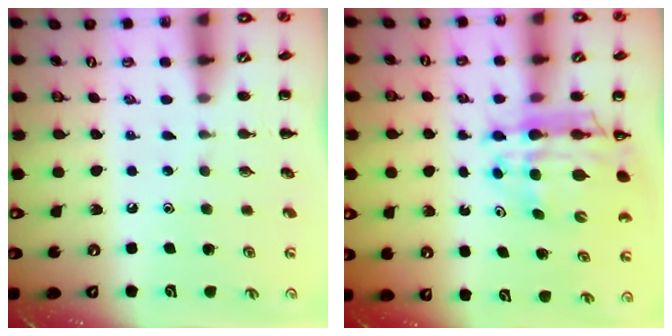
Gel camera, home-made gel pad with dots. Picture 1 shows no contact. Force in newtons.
{"total": 12.6, "press": 12.1, "slide": 3.5}